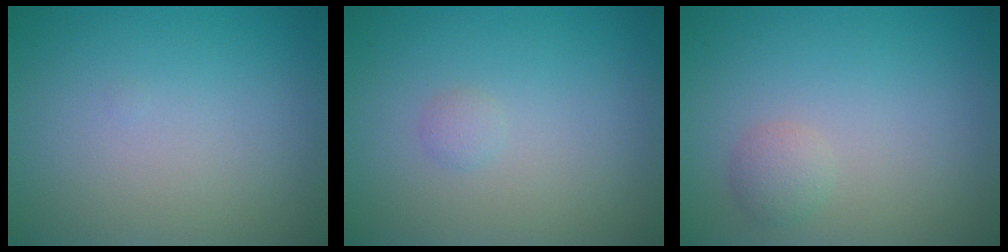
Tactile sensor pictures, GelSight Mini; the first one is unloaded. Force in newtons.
{"total": 0.6, "press": 0.6, "slide": 0.0}
{"total": 1.3, "press": 1.3, "slide": 0.1}